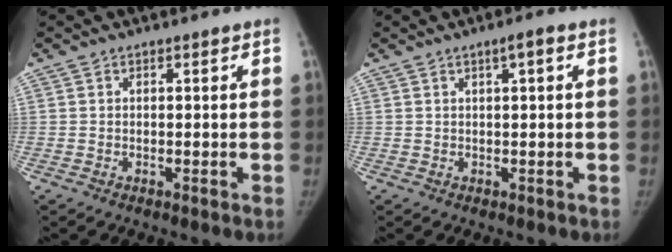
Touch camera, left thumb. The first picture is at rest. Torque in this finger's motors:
{"motor_torque": [-0.15, 0.10, 0.13, 0.30, 0.01]}